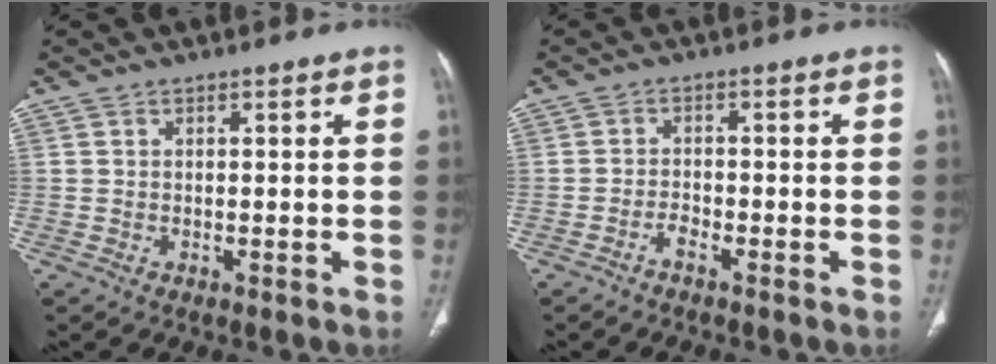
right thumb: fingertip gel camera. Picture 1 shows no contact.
{"total": 1.8, "force": [-1.5, 0.4, 1.0], "torque": [-0.022, 0.011, -0.031]}